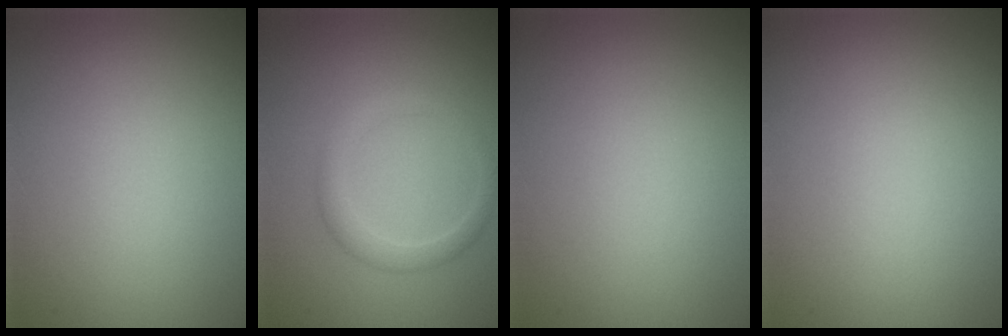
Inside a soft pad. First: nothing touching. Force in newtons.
{"total": 2.0, "press": 2.0, "slide": 0.1}
{"total": 0.0}
{"total": 0.0}